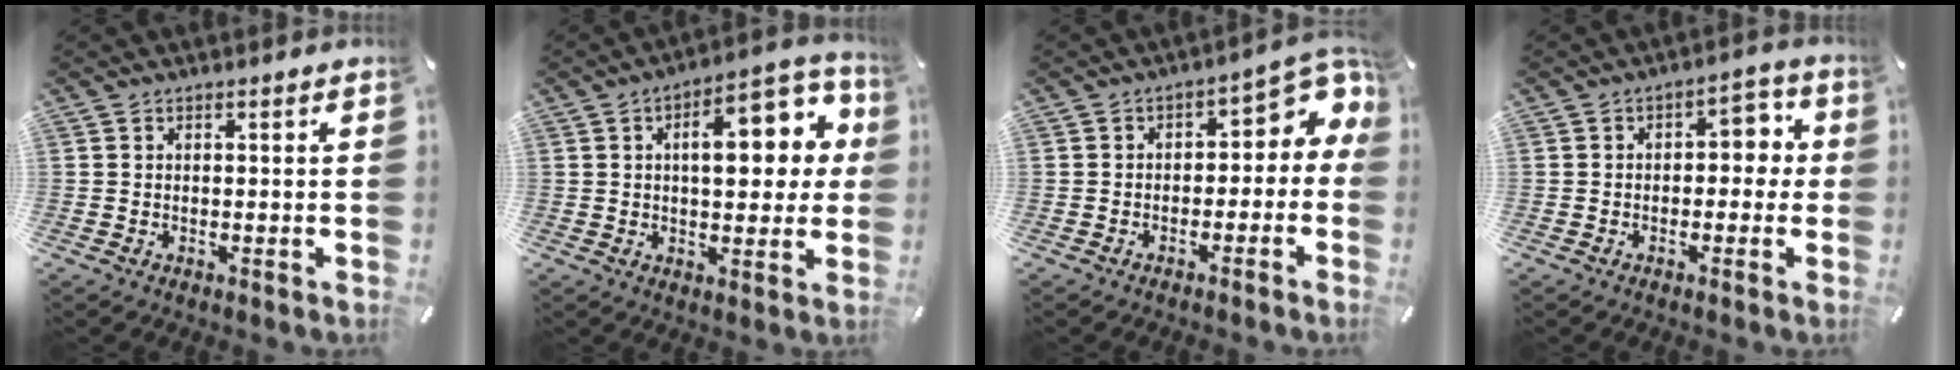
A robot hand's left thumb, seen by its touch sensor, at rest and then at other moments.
{"total": 15.9, "force": [4.2, 7.8, 13.2], "torque": [-0.177, -0.011, 0.064]}
{"total": 6.8, "force": [1.5, 4.6, 4.8], "torque": [-0.054, -0.013, 0.021]}
{"total": 5.4, "force": [-0.2, 3.6, 4.1], "torque": [-0.041, 0.002, -0.019]}